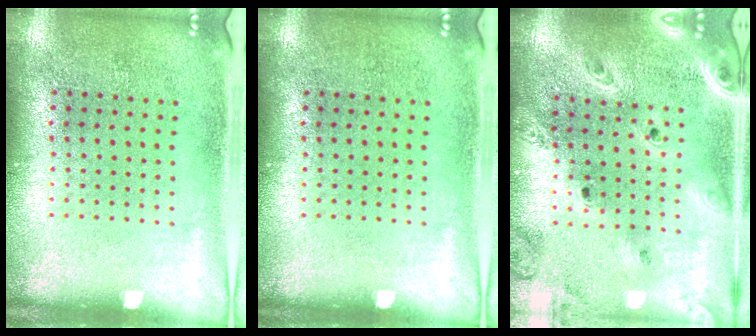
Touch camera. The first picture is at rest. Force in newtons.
{"total": 0.0}
{"total": 2.8, "press": 2.3, "slide": 1.5}